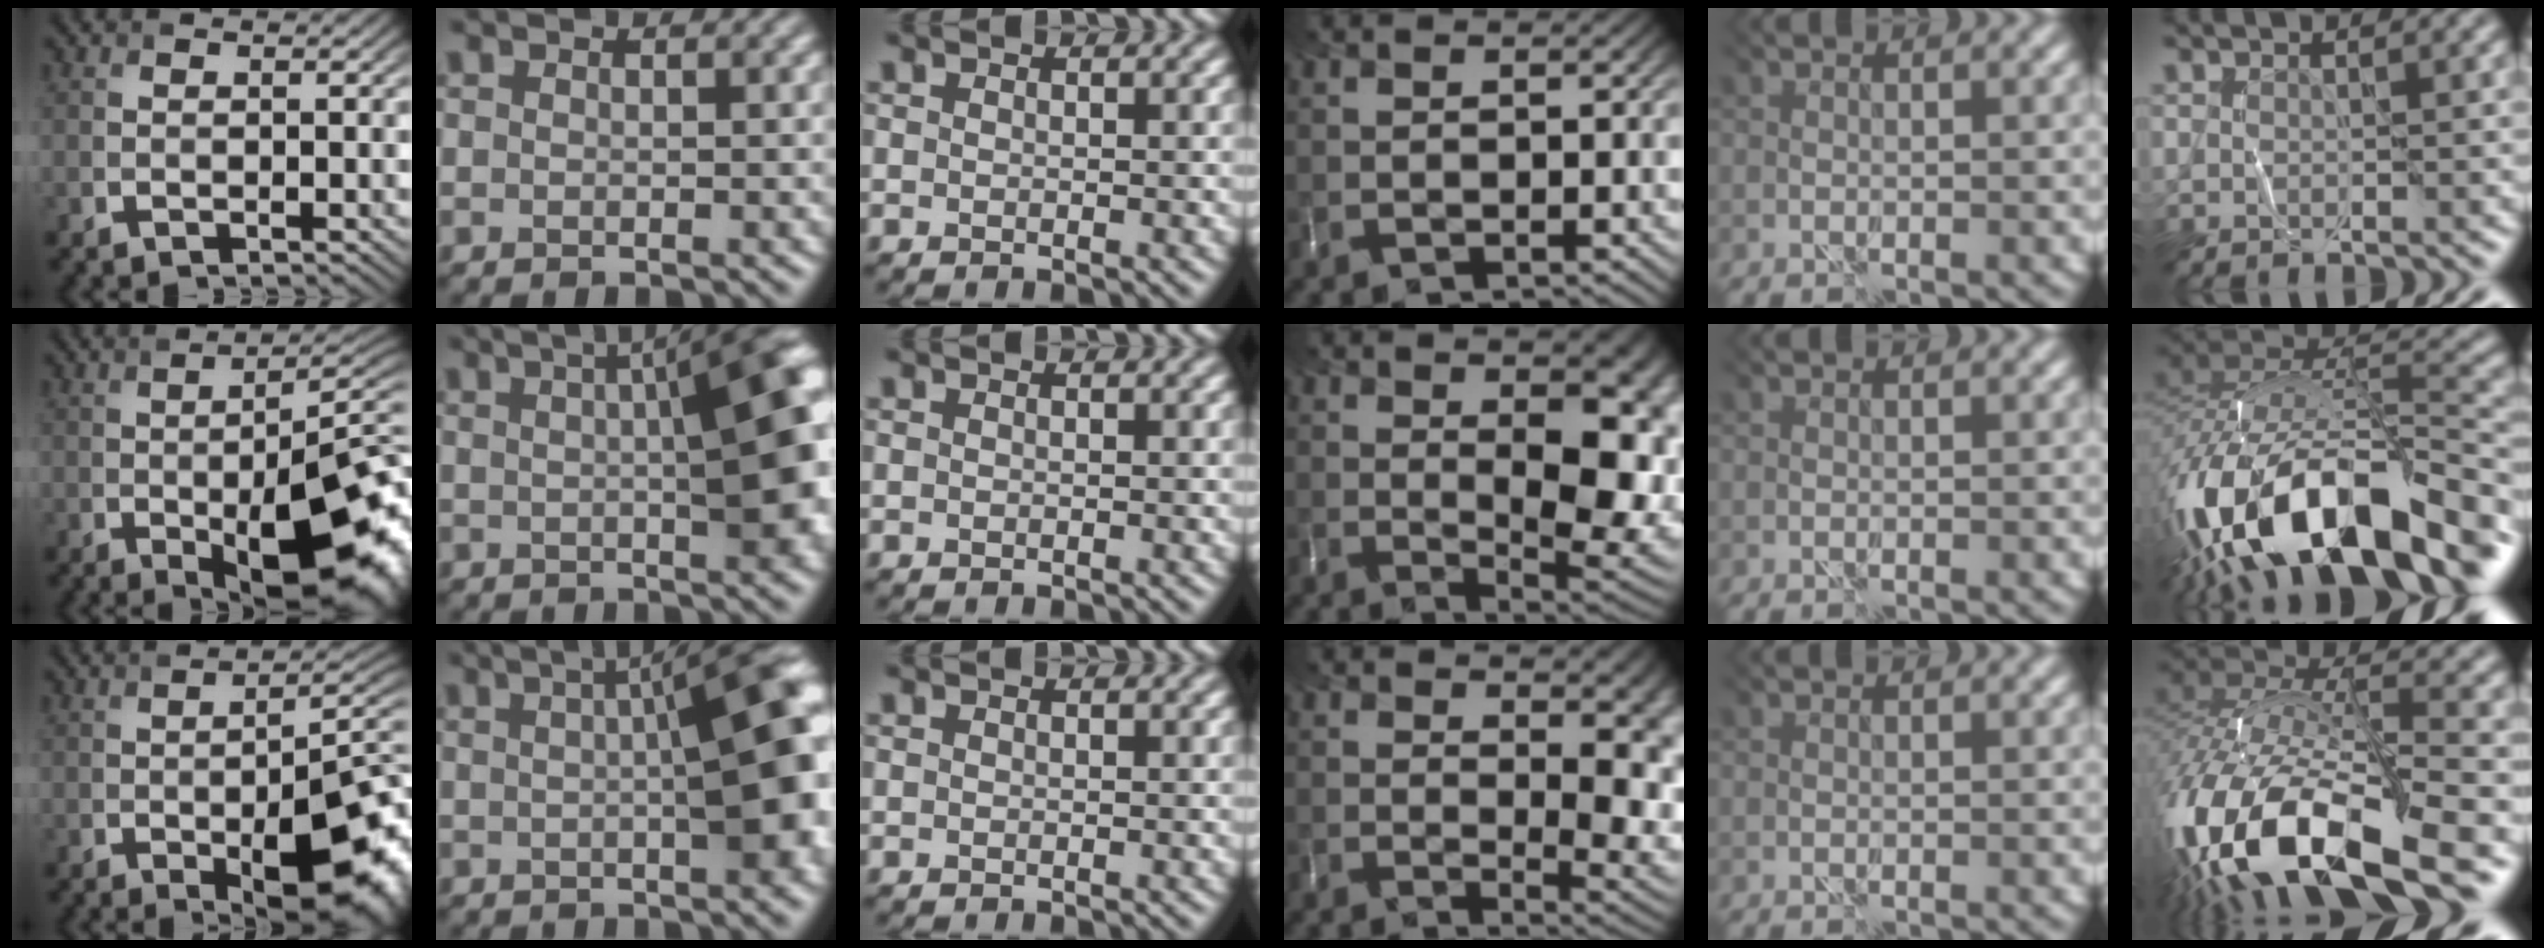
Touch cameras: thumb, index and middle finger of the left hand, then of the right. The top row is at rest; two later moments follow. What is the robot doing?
{"motion": "wrap", "object": "string"}